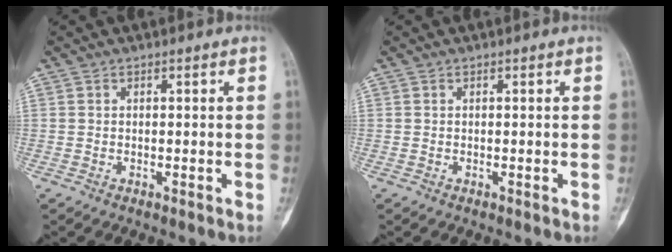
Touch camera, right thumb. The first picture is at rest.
{"total": 0.0}